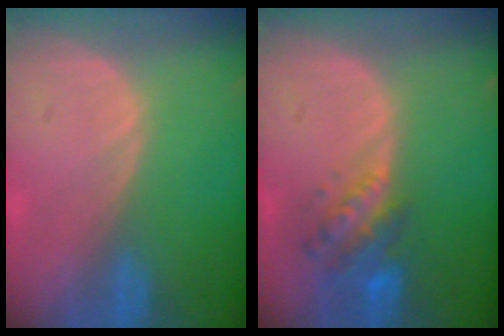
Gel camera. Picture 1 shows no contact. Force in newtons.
{"total": 6.2, "press": 5.7, "slide": 2.3}